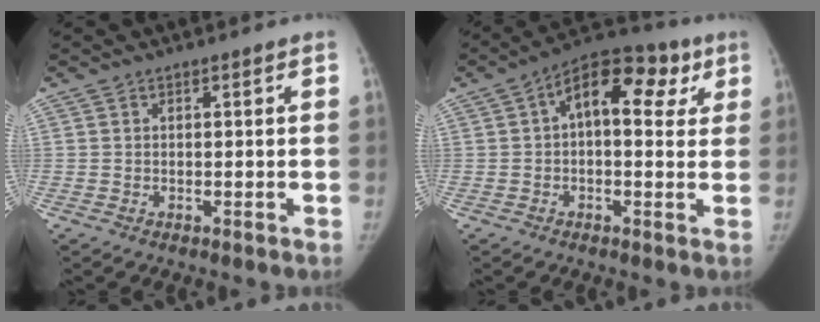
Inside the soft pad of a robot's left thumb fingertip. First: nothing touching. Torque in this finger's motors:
{"motor_torque": [-0.19, 0.85, -0.02, 0.00, 0.24]}